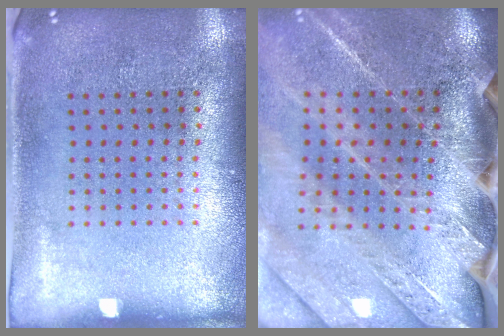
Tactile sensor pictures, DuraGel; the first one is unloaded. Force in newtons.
{"total": 3.9, "press": 3.3, "slide": 2.1}